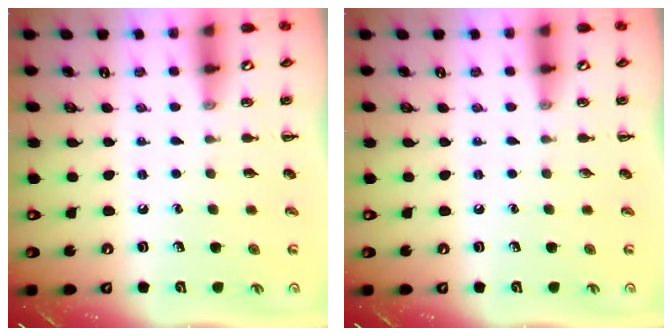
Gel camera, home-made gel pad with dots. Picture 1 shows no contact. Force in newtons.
{"total": 0.0}